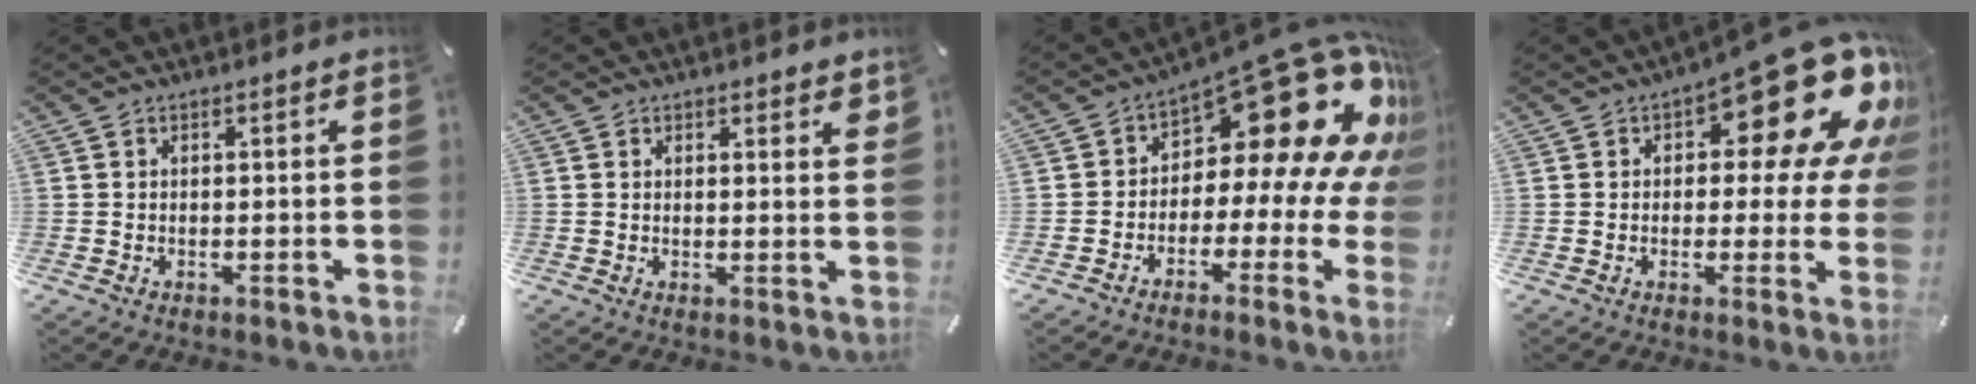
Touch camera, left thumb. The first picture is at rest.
{"total": 1.6, "force": [1.3, 0.8, 0.5], "torque": [0.003, -0.006, 0.022]}
{"total": 21.9, "force": [9.6, 10.1, 16.9], "torque": [-0.228, -0.078, 0.163]}
{"total": 20.3, "force": [10.0, 8.7, 15.4], "torque": [-0.196, -0.071, 0.162]}